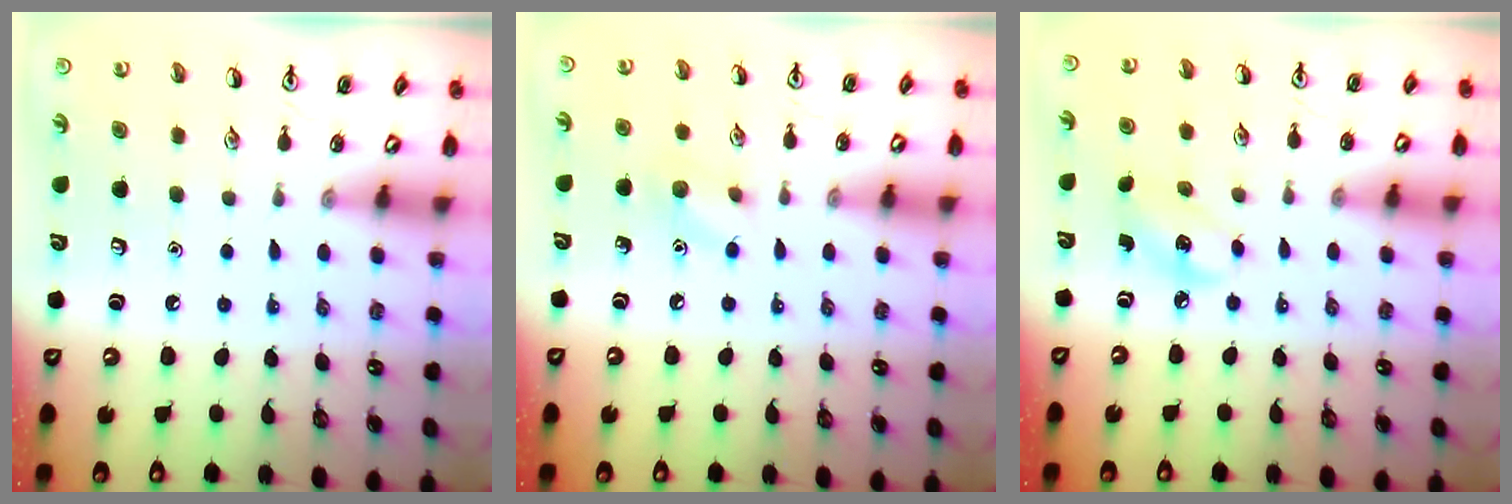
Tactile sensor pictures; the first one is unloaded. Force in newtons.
{"total": 7.3, "press": 7.0, "slide": 2.0}
{"total": 3.9, "press": 3.8, "slide": 0.9}